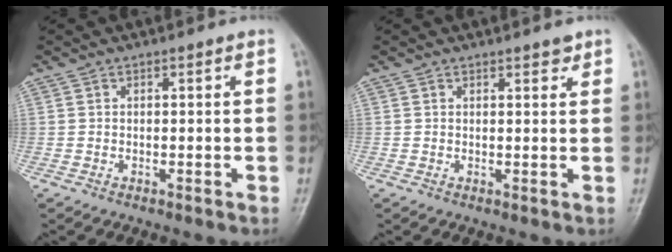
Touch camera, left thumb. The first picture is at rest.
{"total": 1.7, "force": [1.3, 0.6, 0.9], "torque": [-0.006, -0.007, 0.016]}